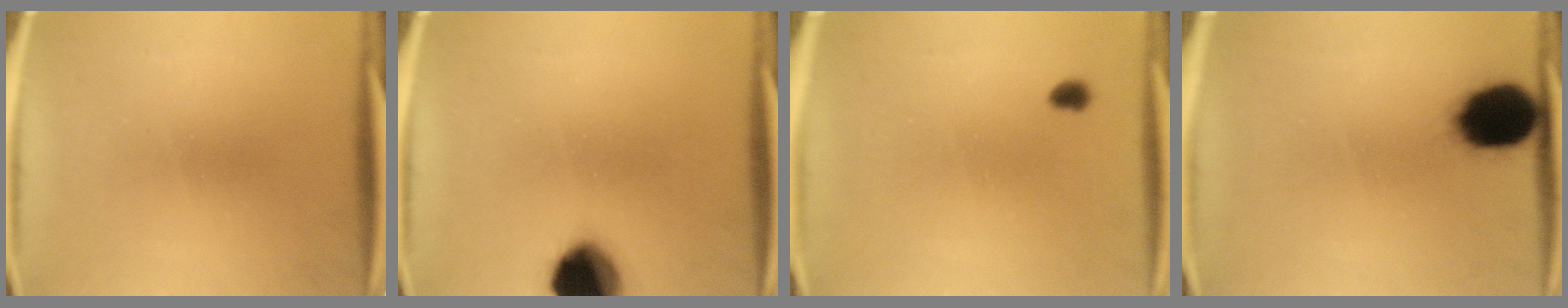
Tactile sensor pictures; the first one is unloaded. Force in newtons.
{"total": 14.6}
{"total": 1.3}
{"total": 13.1}